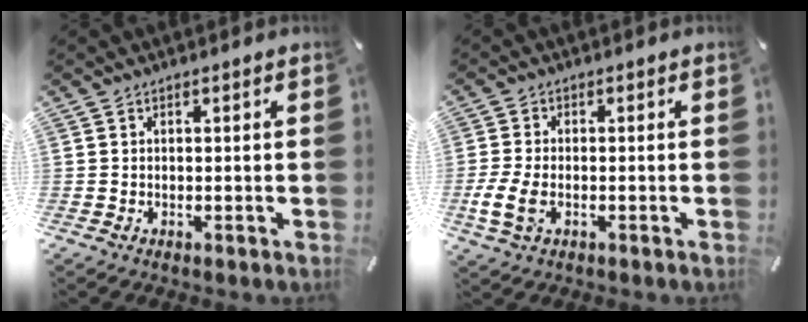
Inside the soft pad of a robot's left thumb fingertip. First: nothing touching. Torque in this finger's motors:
{"motor_torque": [0.85, 0.73, 0.67, 0.04, 0.23]}